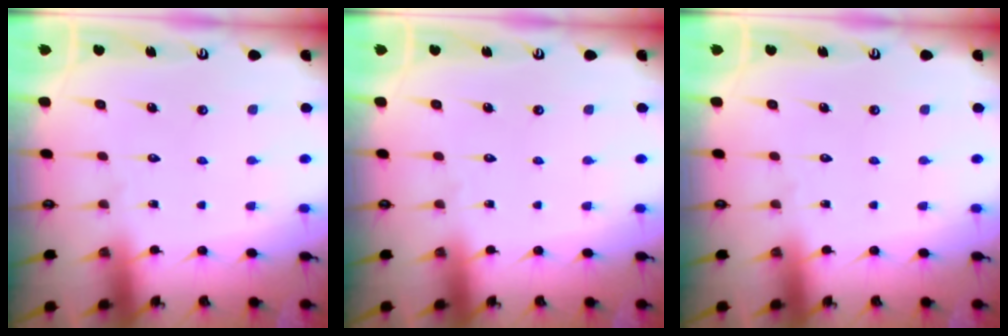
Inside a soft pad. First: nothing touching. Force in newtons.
{"total": 0.0}
{"total": 0.0}